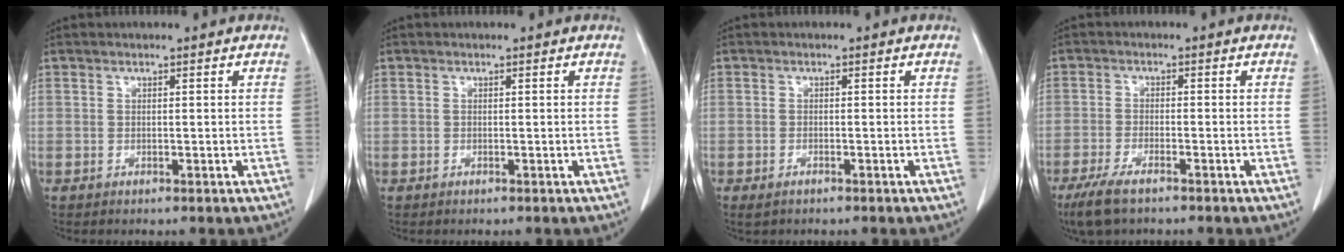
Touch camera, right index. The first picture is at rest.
{"total": 0.0}
{"total": 1.3, "force": [-0.8, 0.6, 0.8], "torque": [-0.017, -0.002, -0.006]}
{"total": 5.3, "force": [-3.8, 1.1, 3.6], "torque": [-0.080, -0.012, -0.063]}